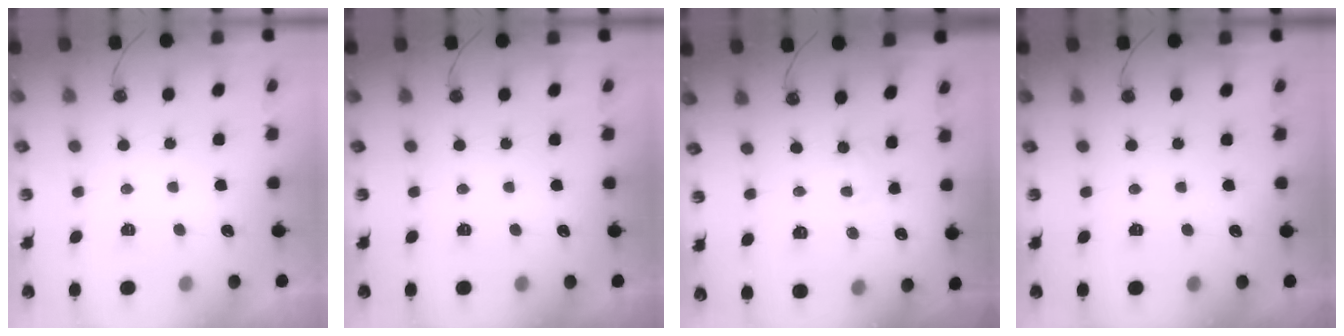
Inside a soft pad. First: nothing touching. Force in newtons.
{"total": 0.0}
{"total": 2.5, "press": 2.5, "slide": 0.3}
{"total": 0.0}